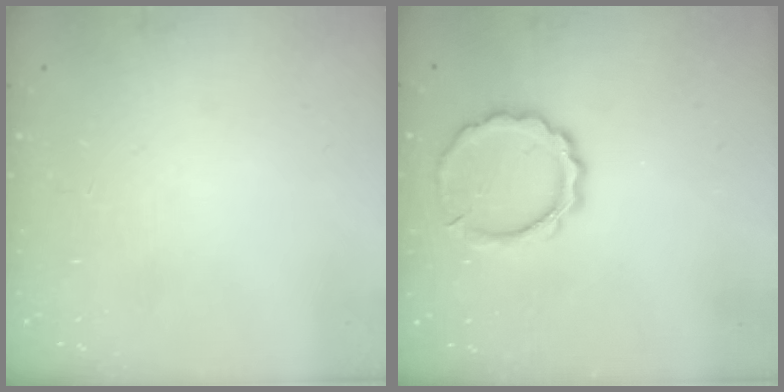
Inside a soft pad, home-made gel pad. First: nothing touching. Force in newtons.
{"total": 9.8, "press": 9.8, "slide": 1.1}